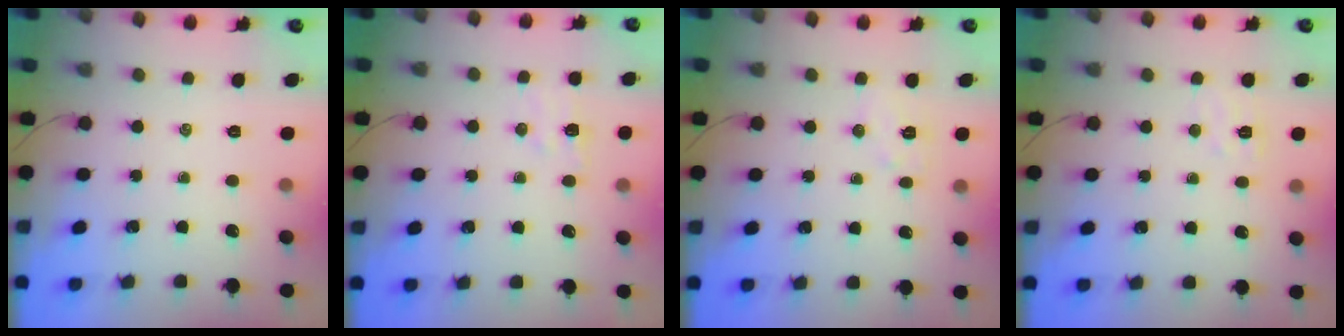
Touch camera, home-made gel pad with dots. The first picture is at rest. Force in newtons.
{"total": 5.0, "press": 4.8, "slide": 1.0}
{"total": 6.5, "press": 6.4, "slide": 1.2}
{"total": 4.6, "press": 4.5, "slide": 0.9}